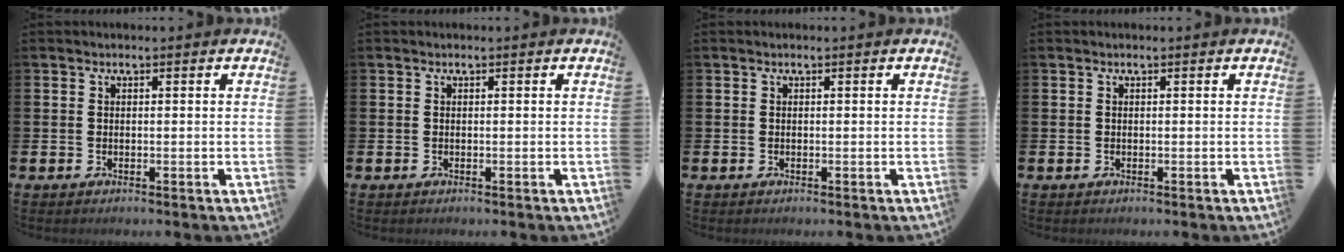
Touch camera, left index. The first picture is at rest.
{"total": 0.0}
{"total": 0.0}
{"total": 0.0}